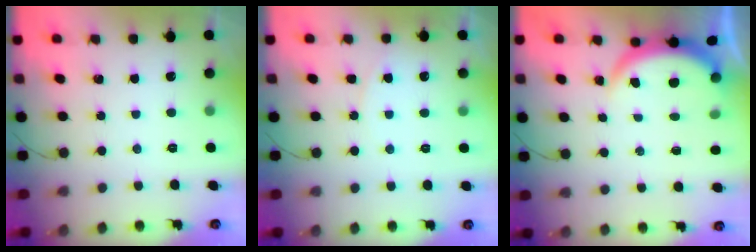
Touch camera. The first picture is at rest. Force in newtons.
{"total": 4.2, "press": 4.2, "slide": 0.2}
{"total": 3.9, "press": 3.9, "slide": 0.2}